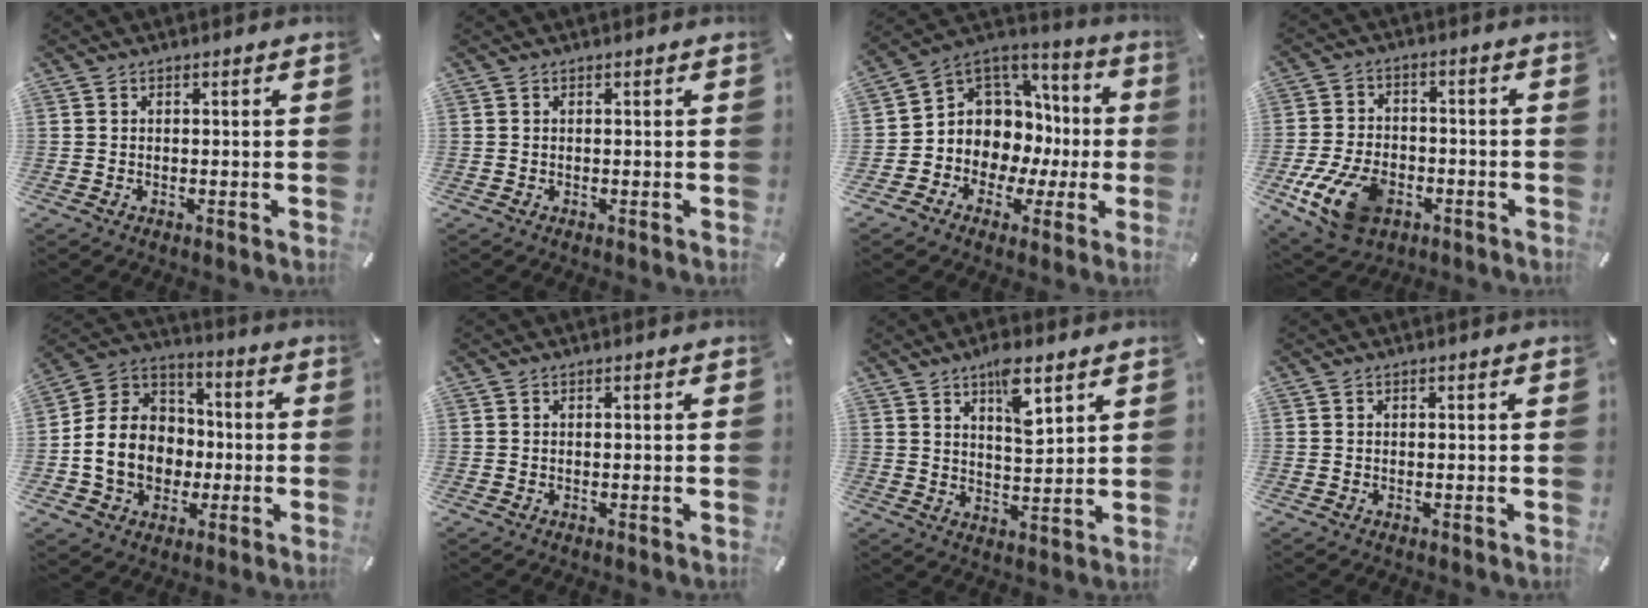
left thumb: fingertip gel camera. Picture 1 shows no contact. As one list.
[{"total": 0.0}, {"total": 7.8, "force": [0.6, 7.7, 0.8], "torque": [-0.020, -0.046, 0.025]}, {"total": 13.2, "force": [-5.4, 8.6, 8.4], "torque": [-0.170, 0.022, -0.095]}, {"total": 14.0, "force": [-3.2, 12.1, 6.3], "torque": [-0.147, 0.019, -0.053]}, {"total": 0.0}, {"total": 8.1, "force": [5.5, 2.8, 5.3], "torque": [-0.078, -0.031, 0.089]}, {"total": 0.0}]